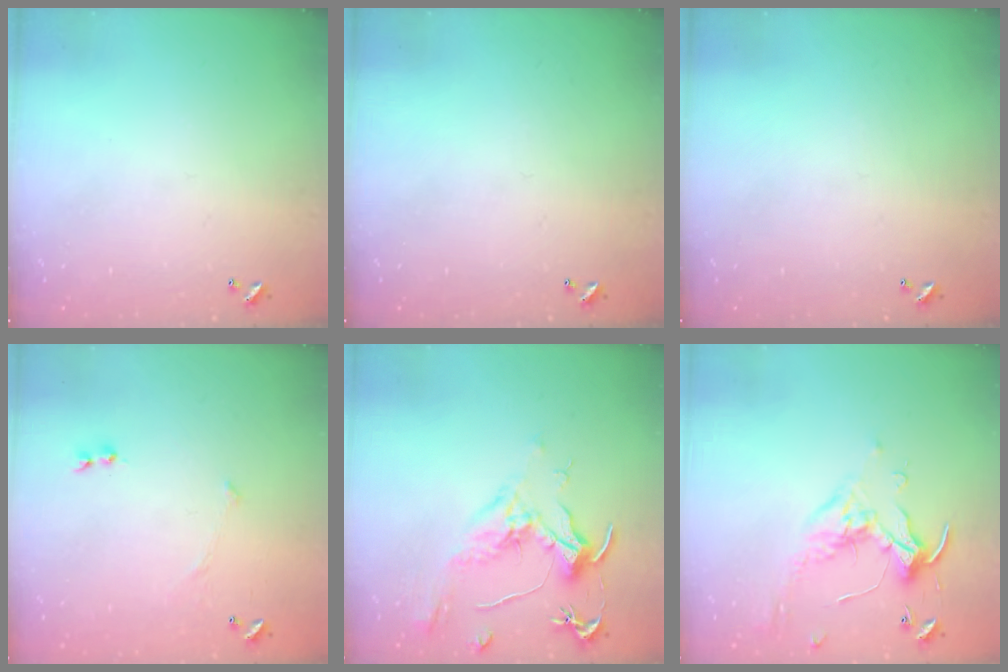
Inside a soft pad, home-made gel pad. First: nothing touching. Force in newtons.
{"total": 0.0}
{"total": 0.0}
{"total": 4.8, "press": 4.7, "slide": 0.8}
{"total": 2.1, "press": 2.0, "slide": 0.8}
{"total": 0.5, "press": 0.4, "slide": 0.4}